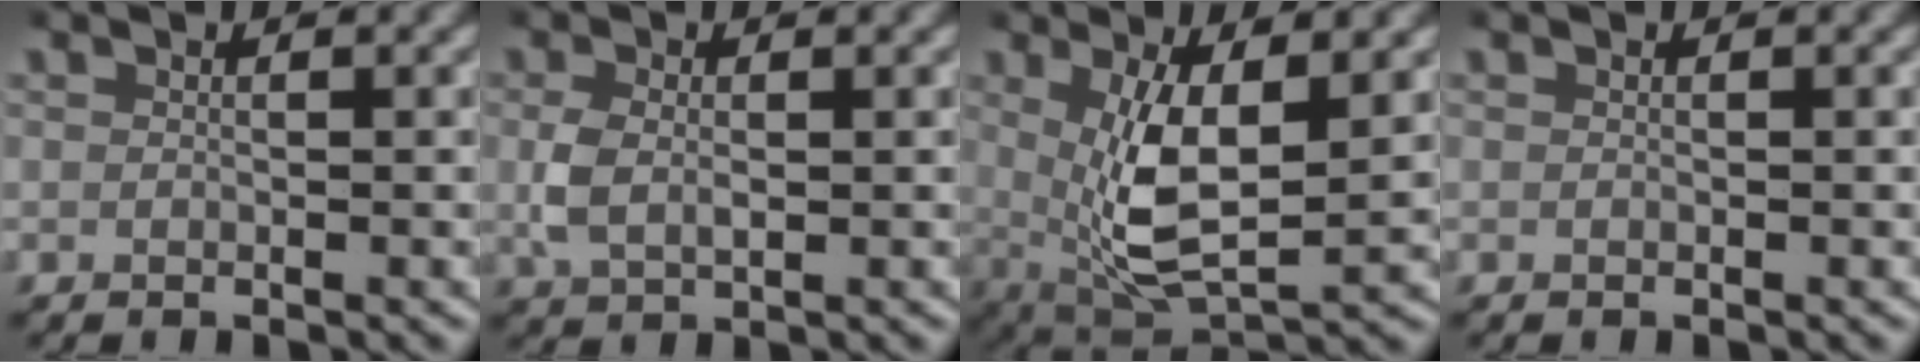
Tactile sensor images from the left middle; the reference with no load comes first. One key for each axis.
{"total": 2.6, "fx": 0.1, "fy": 1.7, "fz": 1.9, "tx": -0.056, "ty": -0.007, "tz": 0.008}
{"total": 7.3, "fx": 1.1, "fy": 3.4, "fz": 6.3, "tx": -0.135, "ty": -0.022, "tz": 0.035}
{"total": 0.0}